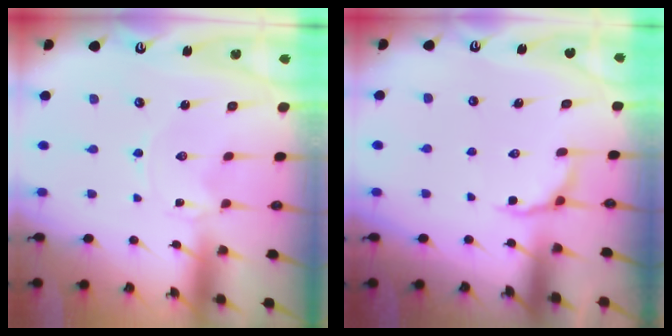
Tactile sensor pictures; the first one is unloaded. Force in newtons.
{"total": 4.3, "press": 3.6, "slide": 2.3}